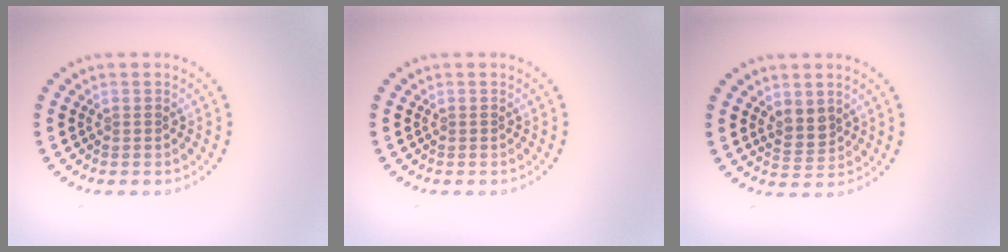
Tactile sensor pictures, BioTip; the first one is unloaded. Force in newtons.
{"total": 0.0}
{"total": 2.2, "press": 1.9, "slide": 1.1}